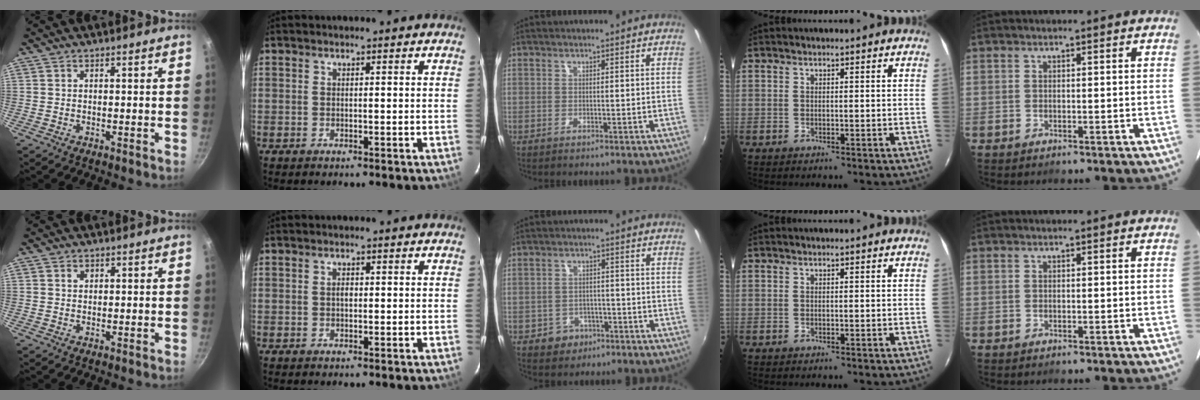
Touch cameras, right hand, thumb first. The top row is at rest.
{"thumb": {"total": 1.3, "force": [0.5, 1.0, 0.5], "torque": [-0.004, 0.001, 0.007]}, "index": {"total": 1.1, "force": [0.1, 0.8, 0.7], "torque": [-0.012, 0.005, 0.000]}, "middle": {"total": 5.1, "force": [-2.7, 4.2, 1.0], "torque": [-0.036, 0.008, -0.033]}}